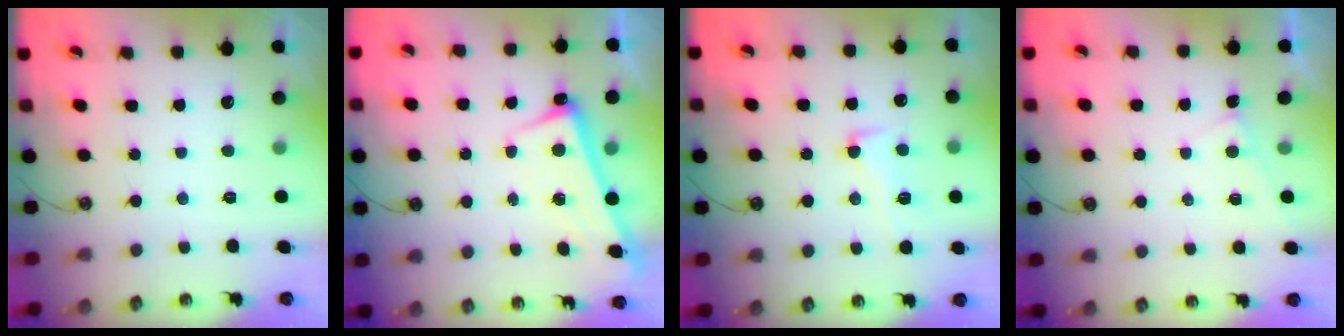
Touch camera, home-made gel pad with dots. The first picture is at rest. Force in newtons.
{"total": 2.5, "press": 2.5, "slide": 0.7}
{"total": 3.0, "press": 2.8, "slide": 1.2}
{"total": 2.2, "press": 2.2, "slide": 0.2}